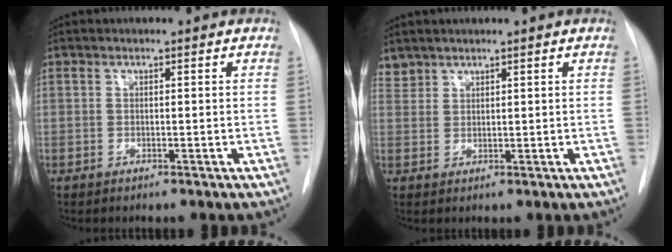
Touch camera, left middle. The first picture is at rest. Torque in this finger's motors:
{"motor_torque": [-0.29, -0.03, -0.06, -0.03]}